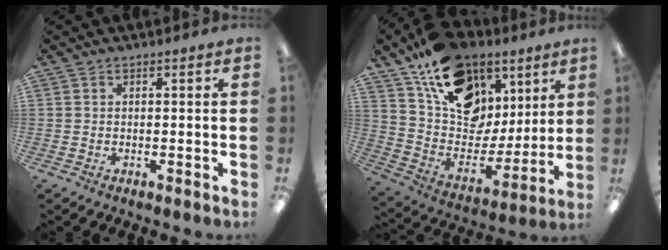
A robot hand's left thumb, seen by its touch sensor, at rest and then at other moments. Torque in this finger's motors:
{"motor_torque": [0.72, 0.95, 1.56, -1.21, 0.17]}